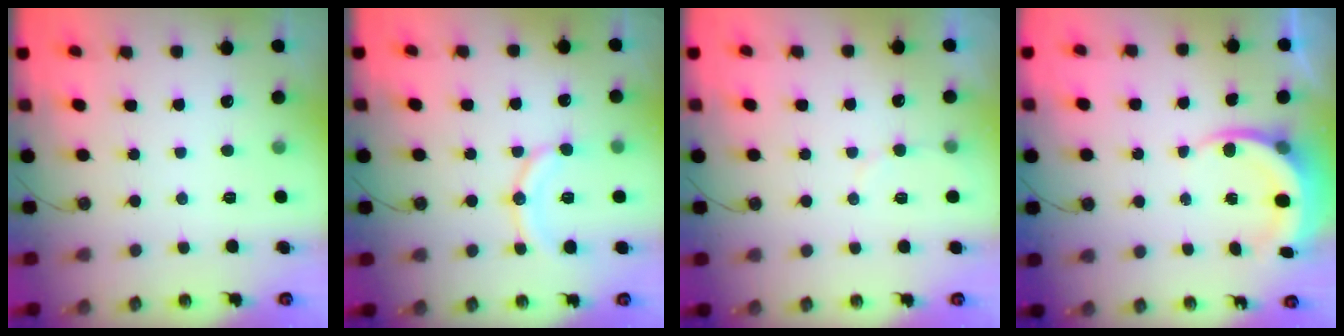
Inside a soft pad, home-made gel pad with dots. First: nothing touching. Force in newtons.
{"total": 11.6, "press": 11.5, "slide": 1.5}
{"total": 3.0, "press": 3.0, "slide": 0.2}
{"total": 6.2, "press": 6.1, "slide": 1.2}